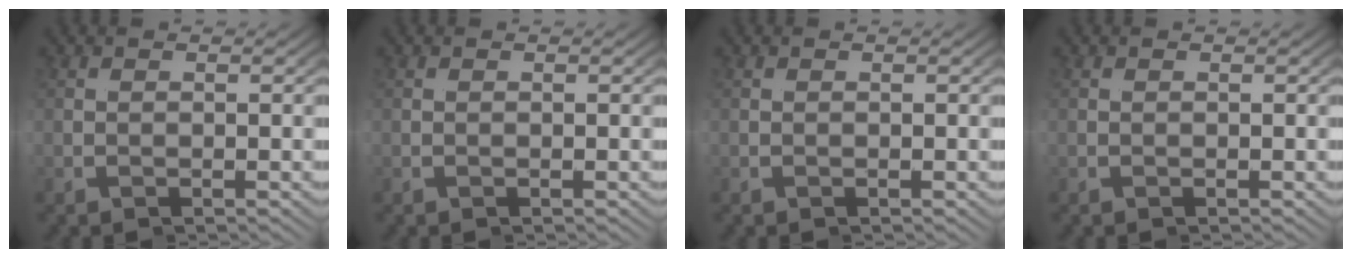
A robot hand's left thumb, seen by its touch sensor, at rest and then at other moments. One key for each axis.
{"total": 0.0}
{"total": 0.0}
{"total": 0.0}